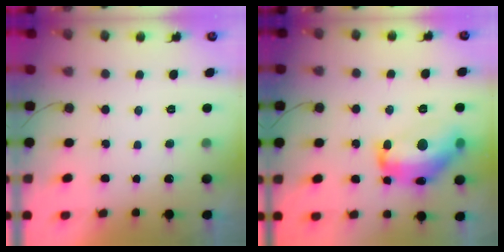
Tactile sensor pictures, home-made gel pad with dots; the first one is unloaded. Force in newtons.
{"total": 16.9, "press": 16.8, "slide": 1.4}